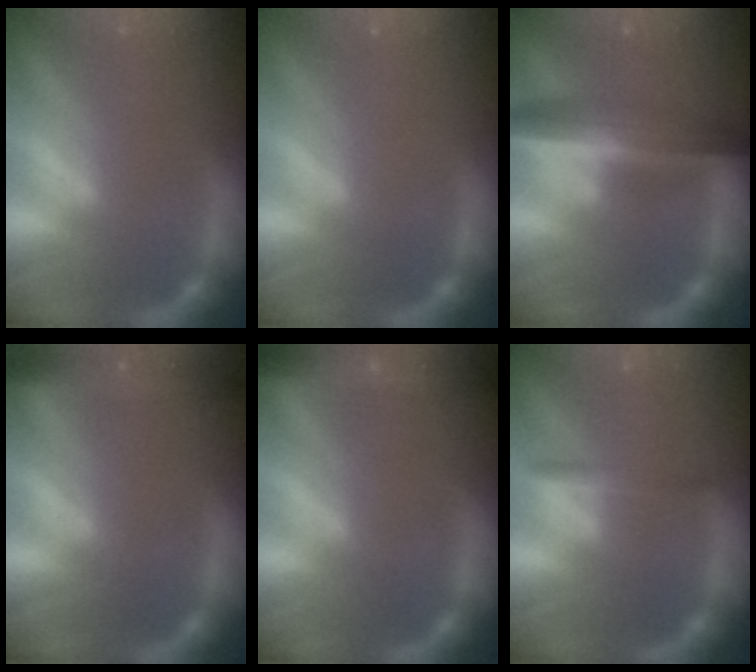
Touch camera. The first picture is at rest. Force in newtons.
{"total": 0.0}
{"total": 7.5}
{"total": 6.0}
{"total": 9.0}
{"total": 1.9}